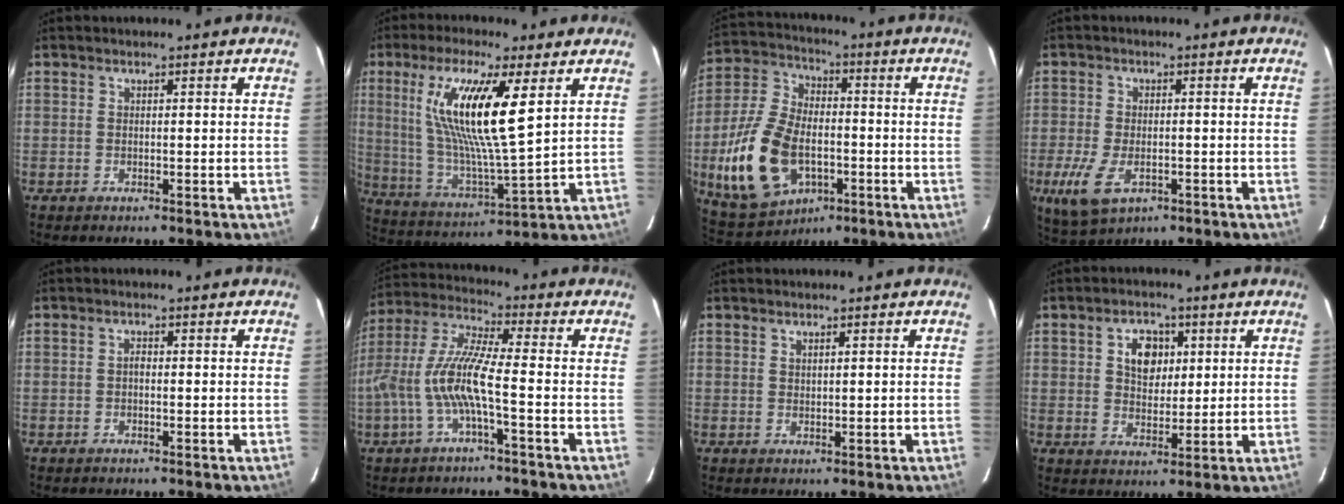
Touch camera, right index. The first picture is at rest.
{"total": 17.4, "force": [6.3, 2.4, 16.1], "torque": [-0.306, -0.005, 0.125]}
{"total": 17.9, "force": [-4.9, 11.2, 13.1], "torque": [-0.298, -0.001, -0.074]}
{"total": 8.6, "force": [-3.4, 4.7, 6.4], "torque": [-0.150, -0.021, -0.057]}
{"total": 0.8, "force": [-0.2, 0.5, 0.5], "torque": [-0.010, 0.005, -0.005]}
{"total": 10.3, "force": [-3.1, 0.8, 9.8], "torque": [-0.208, 0.003, -0.057]}
{"total": 0.9, "force": [0.7, 0.3, 0.5], "torque": [-0.007, 0.001, 0.014]}
{"total": 6.5, "force": [2.1, 4.7, 4.0], "torque": [-0.066, 0.012, 0.038]}